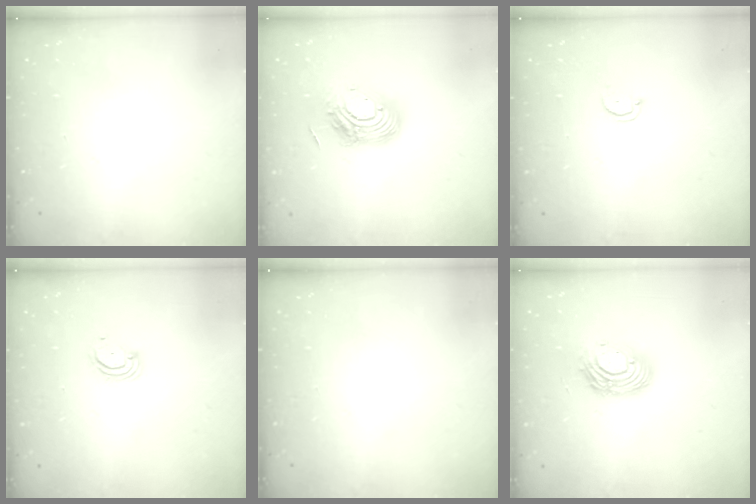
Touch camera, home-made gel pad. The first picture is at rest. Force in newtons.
{"total": 14.8, "press": 14.7, "slide": 1.0}
{"total": 2.0, "press": 2.0, "slide": 0.2}
{"total": 3.5, "press": 3.5, "slide": 0.3}
{"total": 0.0}
{"total": 12.4, "press": 12.4, "slide": 1.0}